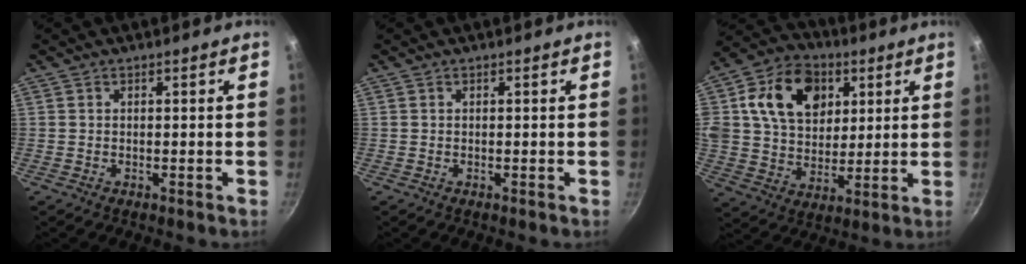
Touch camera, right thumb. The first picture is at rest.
{"total": 0.0}
{"total": 20.0, "force": [6.6, 14.9, 11.6], "torque": [-0.181, 0.007, 0.108]}